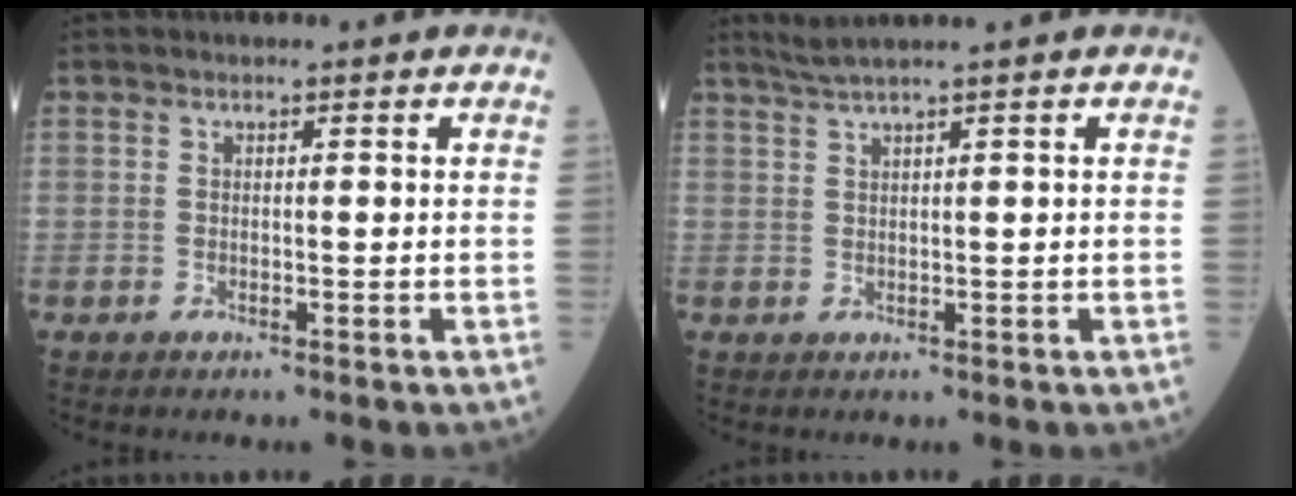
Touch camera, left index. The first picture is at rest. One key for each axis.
{"total": 2.9, "fx": 2.3, "fy": -1.1, "fz": 1.3, "tx": -0.031, "ty": 0.008, "tz": 0.051}